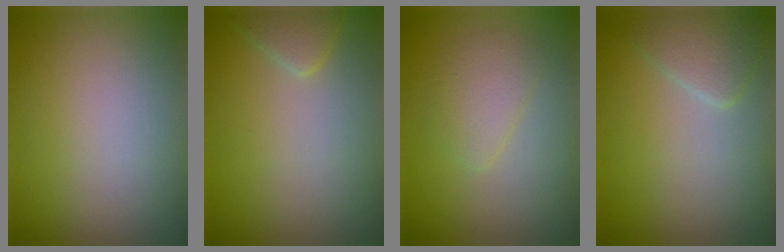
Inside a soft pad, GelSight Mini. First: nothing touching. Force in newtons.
{"total": 1.6, "press": 1.6, "slide": 0.1}
{"total": 2.1, "press": 2.1, "slide": 0.1}
{"total": 2.3, "press": 2.3, "slide": 0.0}